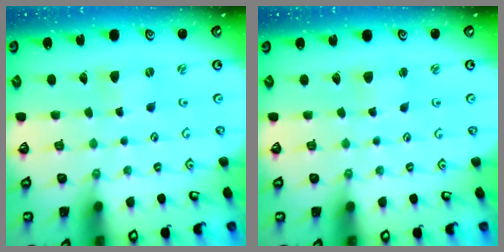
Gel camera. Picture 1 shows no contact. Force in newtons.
{"total": 2.2, "press": 2.2, "slide": 0.3}